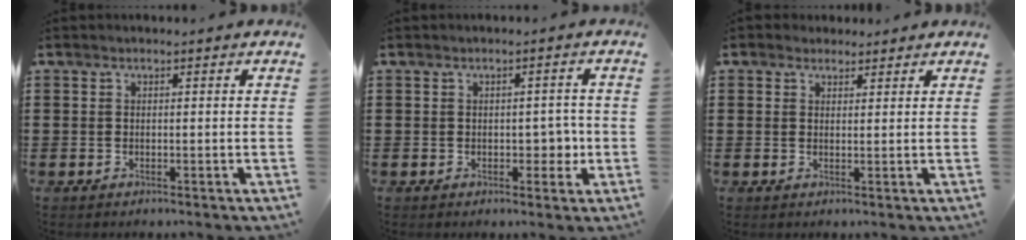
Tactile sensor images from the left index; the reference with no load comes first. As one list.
[{"total": 3.7, "force": [-0.4, 2.2, 2.9], "torque": [-0.039, 0.000, -0.013]}, {"total": 1.8, "force": [1.5, 1.0, 0.0], "torque": [-0.005, 0.008, 0.029]}]